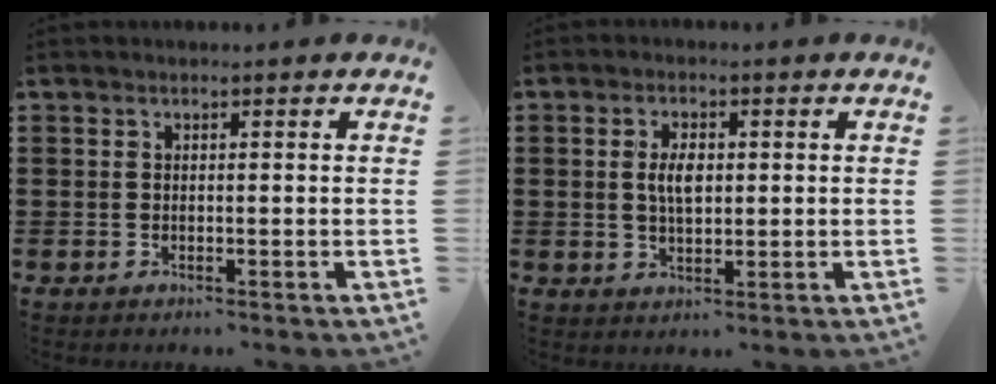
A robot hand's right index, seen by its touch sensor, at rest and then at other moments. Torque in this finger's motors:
{"motor_torque": [0.16, 0.12, 0.12, 0.12]}